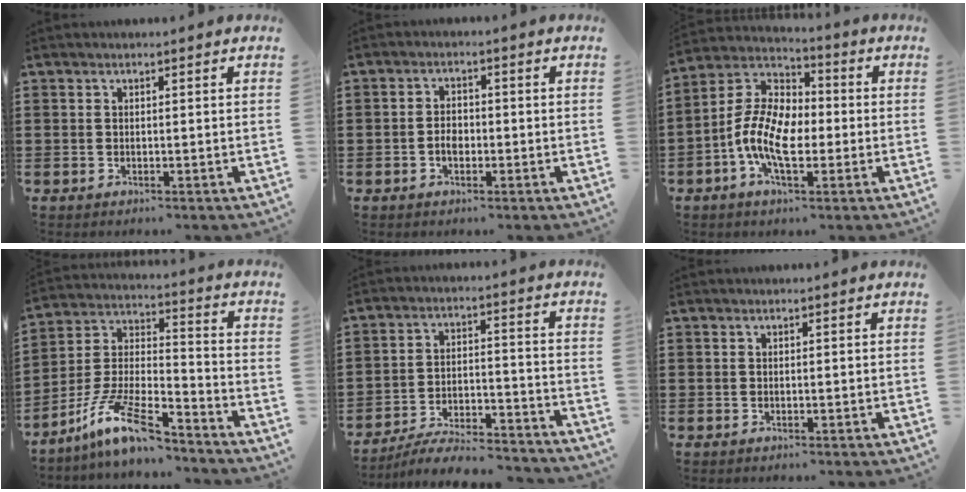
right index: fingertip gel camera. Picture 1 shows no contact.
{"total": 1.6, "force": [-0.6, 0.9, 1.2], "torque": [-0.024, 0.002, -0.011]}
{"total": 10.6, "force": [-2.6, 5.7, 8.6], "torque": [-0.208, -0.001, -0.055]}
{"total": 11.3, "force": [-8.7, 2.0, 6.9], "torque": [-0.152, 0.007, -0.177]}
{"total": 7.6, "force": [-7.2, 0.8, 2.5], "torque": [-0.051, 0.011, -0.140]}
{"total": 0.0}